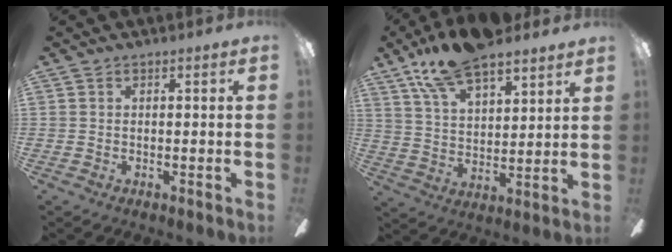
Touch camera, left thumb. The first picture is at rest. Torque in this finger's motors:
{"motor_torque": [0.26, 0.54, 1.73, -1.04, 0.38]}